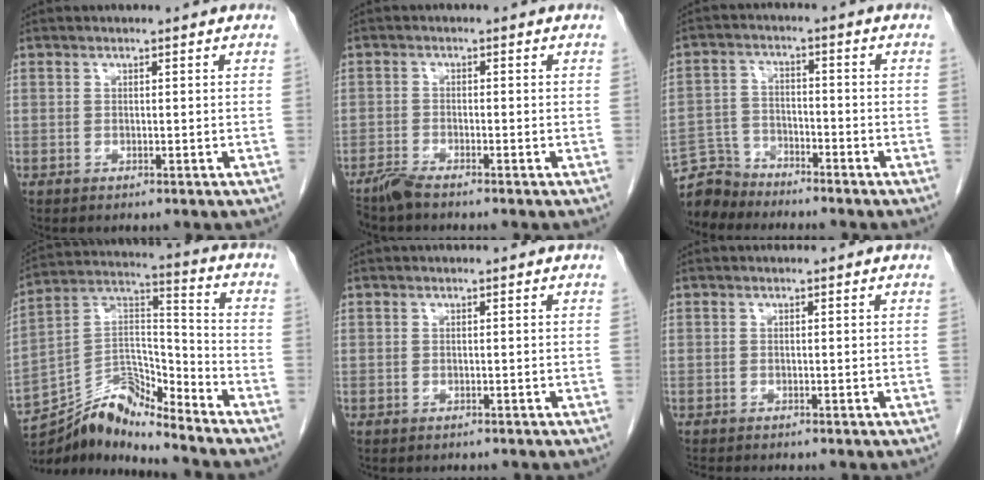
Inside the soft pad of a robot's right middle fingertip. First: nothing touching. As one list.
[{"total": 2.5, "force": [-2.3, 0.0, 1.0], "torque": [-0.028, -0.007, -0.046]}, {"total": 6.0, "force": [-5.7, 1.5, -0.7], "torque": [0.010, 0.001, -0.113]}, {"total": 13.9, "force": [-13.3, 0.8, 3.8], "torque": [-0.062, 0.043, -0.249]}, {"total": 1.5, "force": [-1.4, 0.6, 0.3], "torque": [-0.011, -0.001, -0.016]}, {"total": 2.7, "force": [-2.5, 0.5, 1.1], "torque": [-0.016, -0.005, -0.036]}]